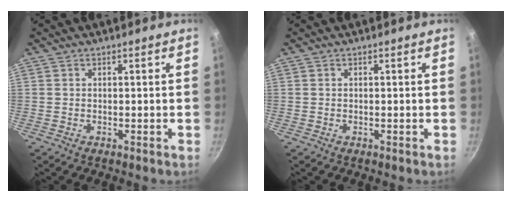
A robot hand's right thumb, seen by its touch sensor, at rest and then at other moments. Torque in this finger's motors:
{"motor_torque": [-0.31, 0.31, 0.16, 0.16, 0.01]}